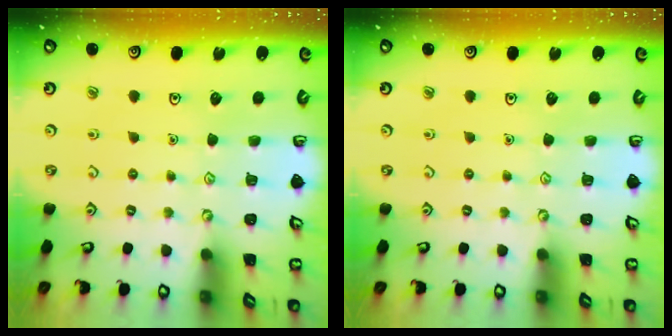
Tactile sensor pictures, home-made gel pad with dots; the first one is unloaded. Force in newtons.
{"total": 0.0}